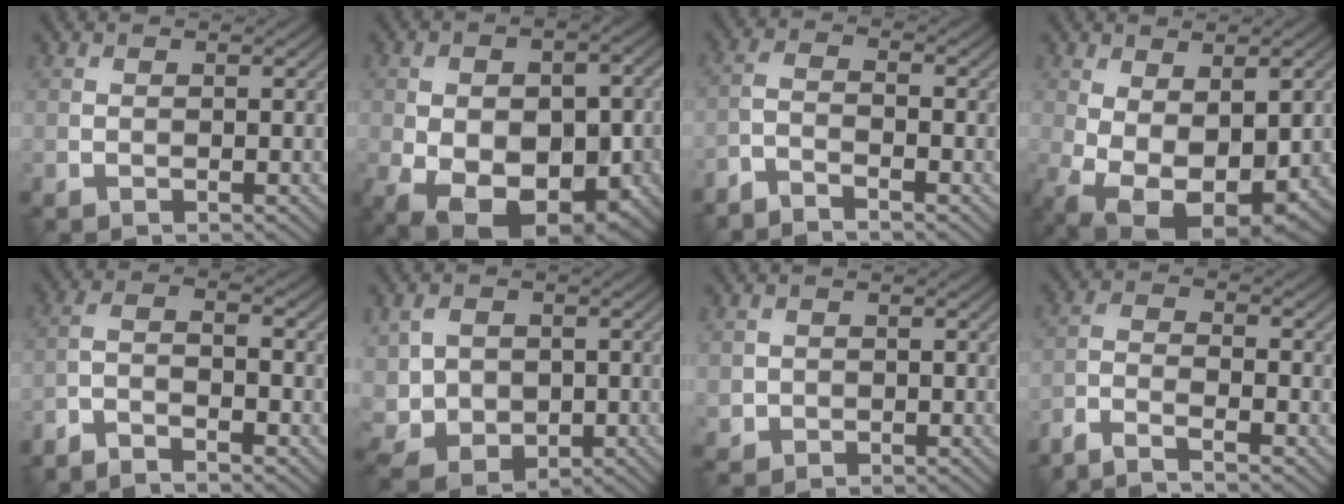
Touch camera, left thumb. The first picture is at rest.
{"total": 15.1, "force": [-4.9, 9.2, 10.9], "torque": [-0.171, -0.033, -0.051]}
{"total": 3.4, "force": [-3.1, 0.3, 1.5], "torque": [-0.031, -0.002, -0.071]}
{"total": 12.3, "force": [-2.6, 6.8, 9.9], "torque": [-0.201, -0.048, -0.011]}
{"total": 4.0, "force": [-3.4, 0.4, 2.1], "torque": [-0.046, 0.000, -0.076]}
{"total": 5.7, "force": [0.0, 4.6, 3.3], "torque": [-0.082, -0.013, 0.003]}
{"total": 1.6, "force": [0.0, 1.6, 0.2], "torque": [-0.003, -0.008, -0.002]}
{"total": 5.0, "force": [-4.2, 0.7, 2.6], "torque": [-0.054, -0.005, -0.092]}